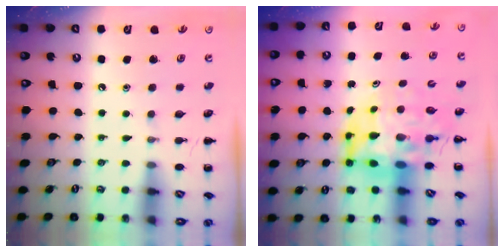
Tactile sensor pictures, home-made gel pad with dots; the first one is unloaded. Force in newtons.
{"total": 9.7, "press": 9.2, "slide": 3.1}